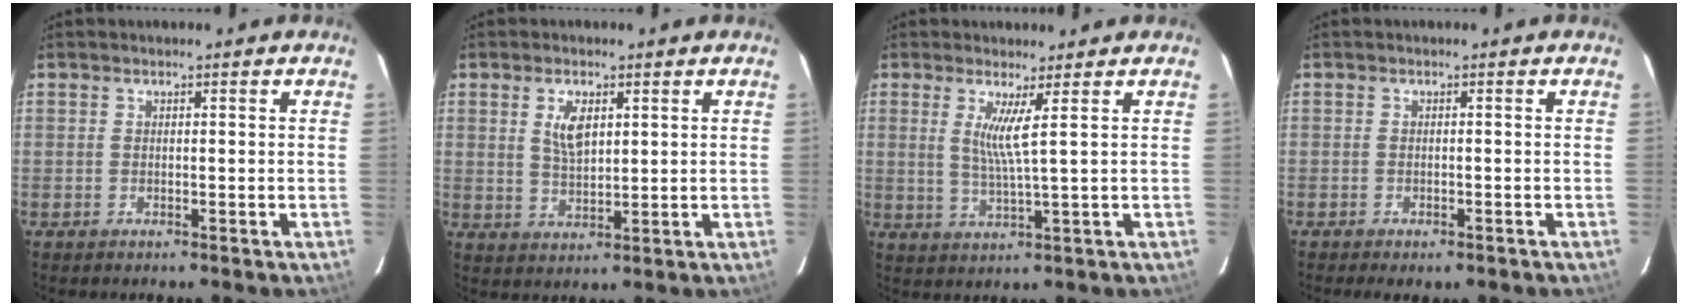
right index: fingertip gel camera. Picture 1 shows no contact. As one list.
[{"total": 5.4, "force": [1.9, 2.7, 4.2], "torque": [-0.073, 0.003, 0.041]}, {"total": 4.3, "force": [1.7, -0.8, 3.9], "torque": [-0.075, -0.015, 0.029]}, {"total": 3.3, "force": [-2.5, 1.4, 1.8], "torque": [-0.041, -0.014, -0.034]}]